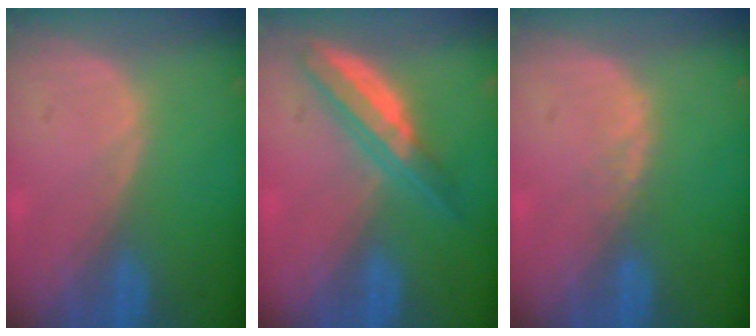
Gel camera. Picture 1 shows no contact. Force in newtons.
{"total": 6.1, "press": 5.7, "slide": 2.2}
{"total": 1.0, "press": 1.0, "slide": 0.2}